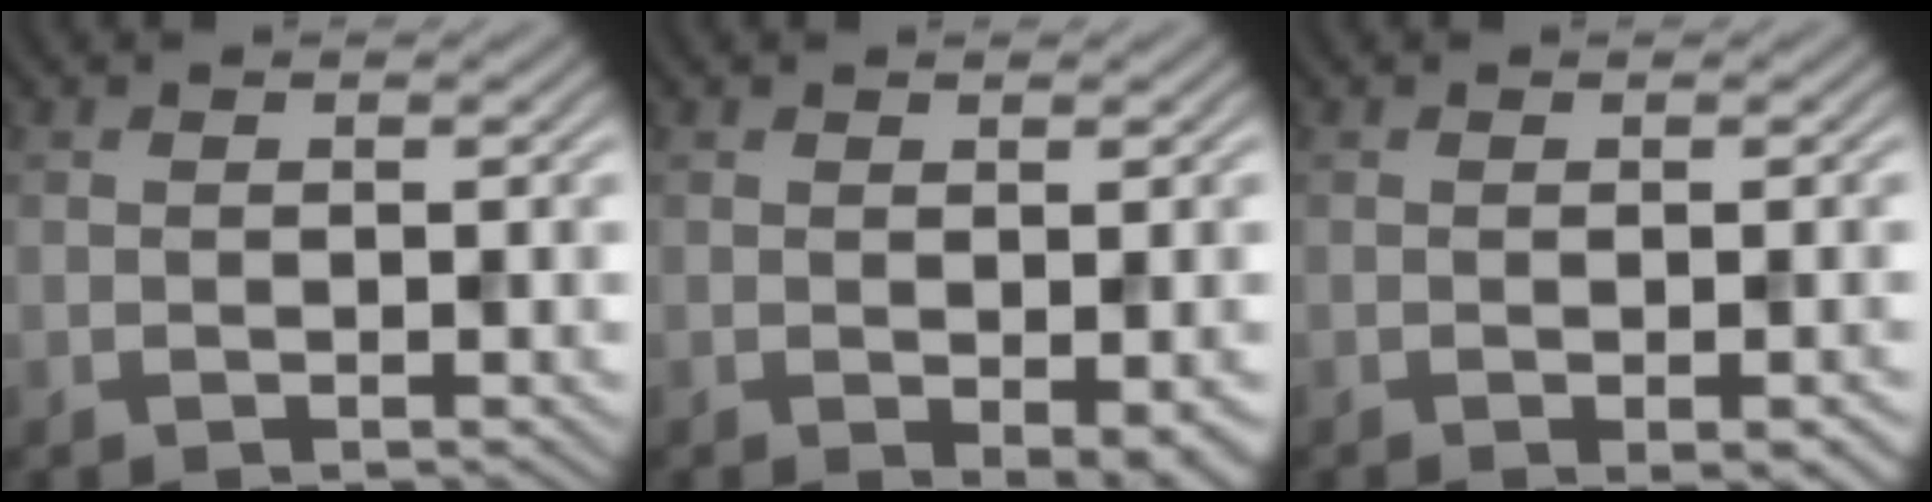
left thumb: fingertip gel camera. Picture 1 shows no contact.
{"total": 3.4, "force": [-1.1, 1.0, 3.0], "torque": [-0.043, -0.010, -0.010]}
{"total": 2.8, "force": [-1.2, 0.7, 2.4], "torque": [-0.032, 0.000, -0.015]}